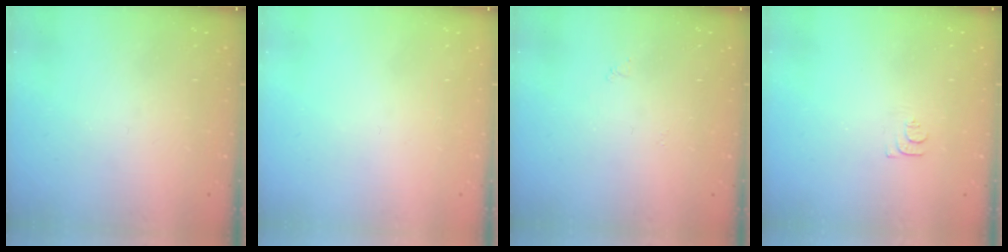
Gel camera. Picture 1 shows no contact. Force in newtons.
{"total": 1.5, "press": 1.5, "slide": 0.1}
{"total": 3.3, "press": 3.3, "slide": 0.5}
{"total": 3.7, "press": 3.6, "slide": 0.5}